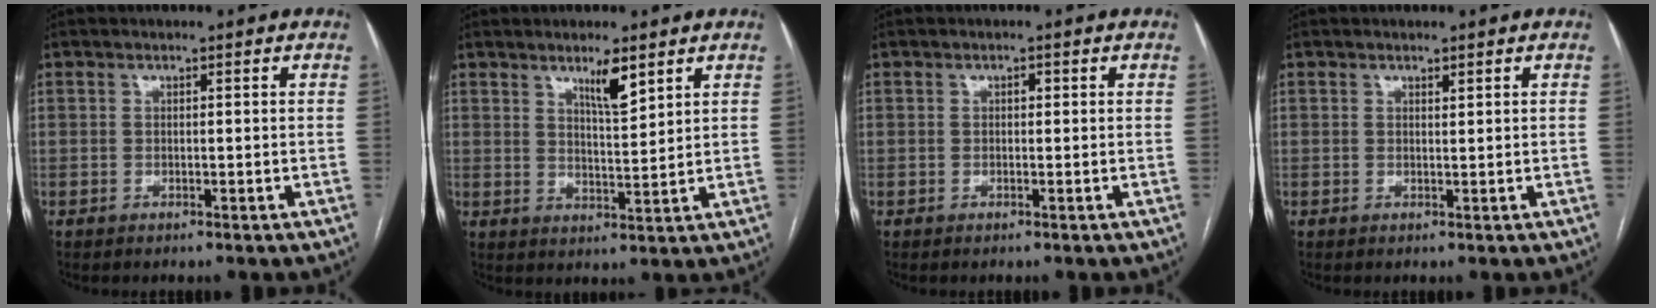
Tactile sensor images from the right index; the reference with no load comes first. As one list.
[{"total": 4.9, "force": [3.2, 0.7, 3.6], "torque": [-0.065, -0.005, 0.058]}, {"total": 0.8, "force": [0.2, 0.4, 0.6], "torque": [-0.009, 0.002, 0.001]}, {"total": 0.5, "force": [0.5, 0.1, 0.3], "torque": [-0.006, -0.004, 0.007]}]